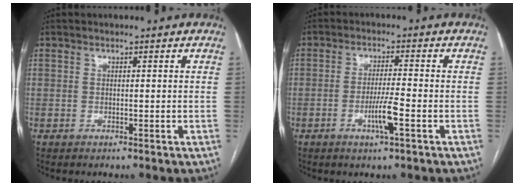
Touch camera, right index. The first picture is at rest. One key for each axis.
{"total": 4.9, "fx": -1.9, "fy": -0.2, "fz": 4.5, "tx": -0.088, "ty": -0.007, "tz": -0.034}